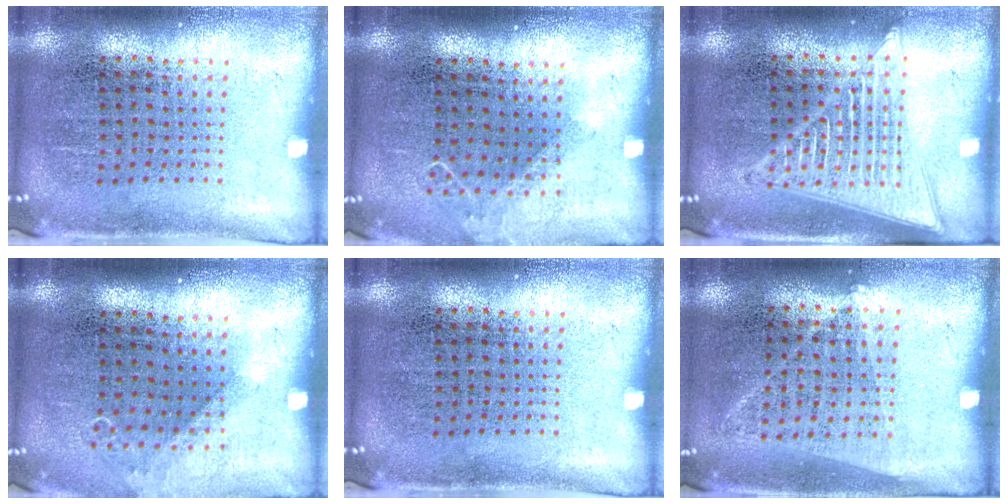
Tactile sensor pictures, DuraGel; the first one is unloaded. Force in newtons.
{"total": 0.9, "press": 0.9, "slide": 0.1}
{"total": 2.7, "press": 2.7, "slide": 0.2}
{"total": 0.9, "press": 0.8, "slide": 0.3}
{"total": 0.0}
{"total": 1.0, "press": 0.9, "slide": 0.5}